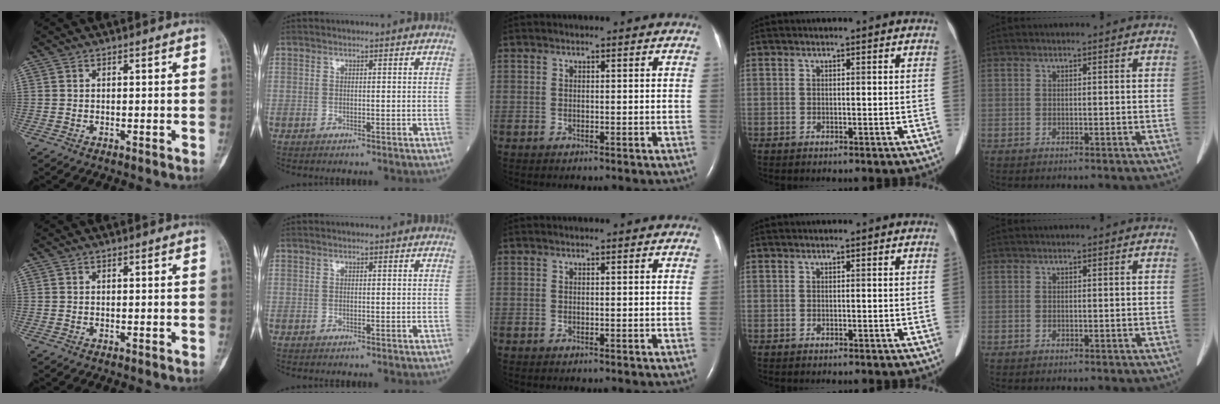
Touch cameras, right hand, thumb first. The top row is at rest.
{}